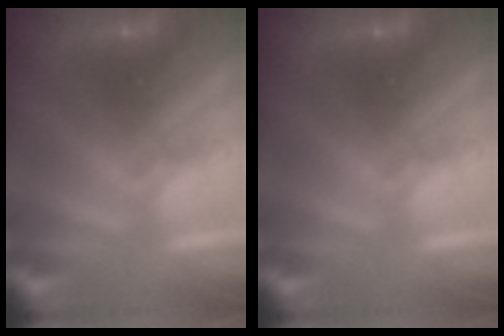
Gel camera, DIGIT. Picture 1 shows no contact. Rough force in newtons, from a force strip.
{"total": 0.0}